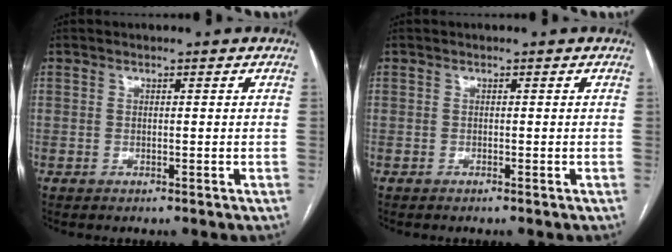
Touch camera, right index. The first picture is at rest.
{"total": 0.0}